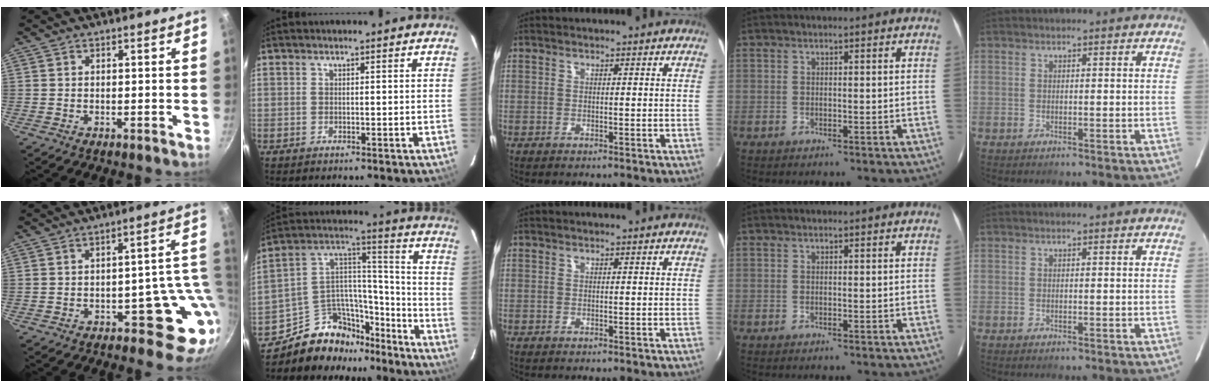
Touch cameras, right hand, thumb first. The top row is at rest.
{"thumb": {"total": 11.1, "force": [-1.7, 6.2, 9.1], "torque": [-0.039, 0.022, -0.016]}, "index": {"total": 15.4, "force": [-12.2, 8.5, 4.1], "torque": [-0.084, 0.081, -0.195]}}